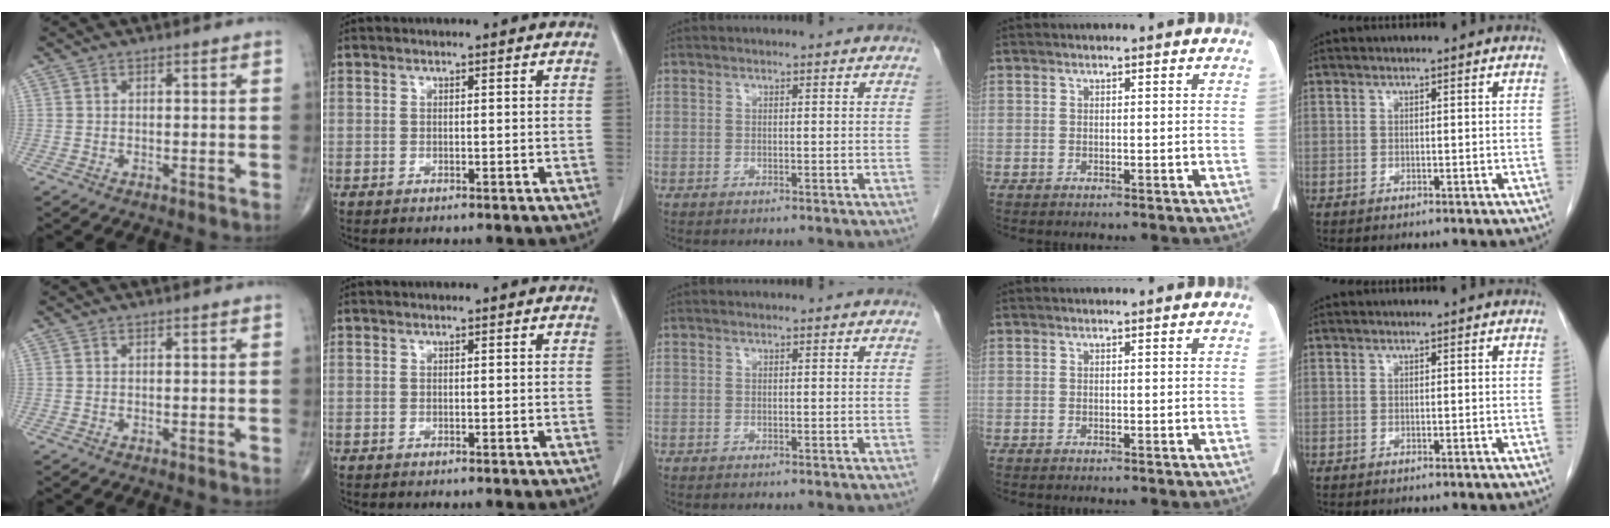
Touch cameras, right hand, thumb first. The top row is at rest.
{}